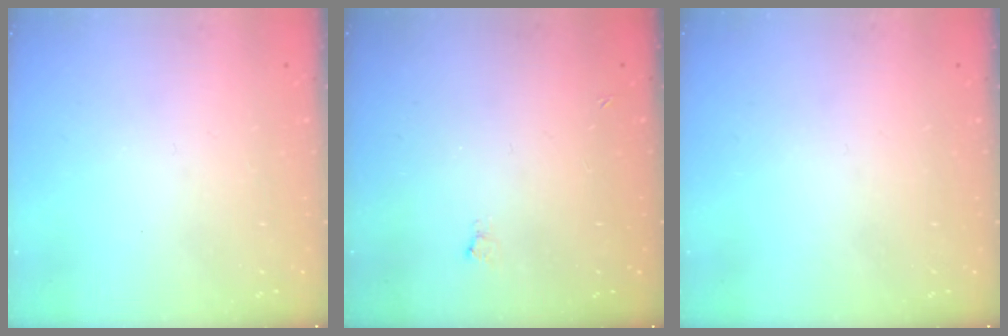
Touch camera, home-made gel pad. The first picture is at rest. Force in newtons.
{"total": 3.2, "press": 3.1, "slide": 0.5}
{"total": 0.0}